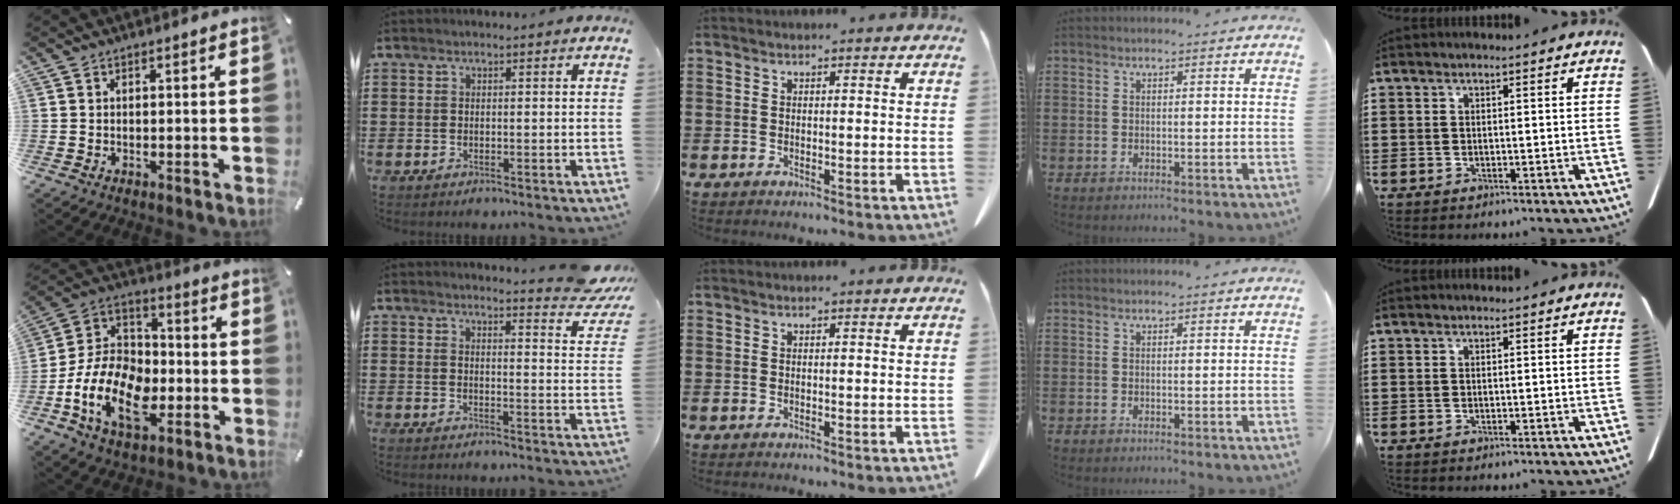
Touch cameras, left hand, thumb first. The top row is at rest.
{"thumb": {"total": 16.7, "force": [-6.4, 10.9, 11.0], "torque": [-0.258, 0.022, -0.123]}, "index": {"total": 5.1, "force": [4.7, 0.2, 2.1], "torque": [-0.035, -0.028, 0.079]}}